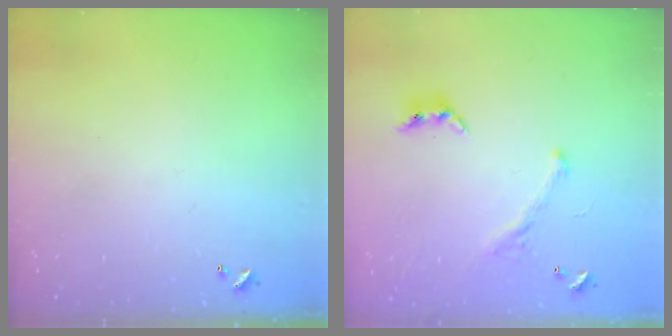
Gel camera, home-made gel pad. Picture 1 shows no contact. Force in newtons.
{"total": 1.3, "press": 0.6, "slide": 1.2}